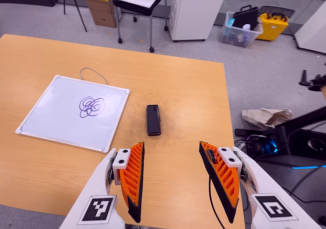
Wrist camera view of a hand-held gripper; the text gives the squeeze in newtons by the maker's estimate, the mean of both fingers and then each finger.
{"total": 0.0}